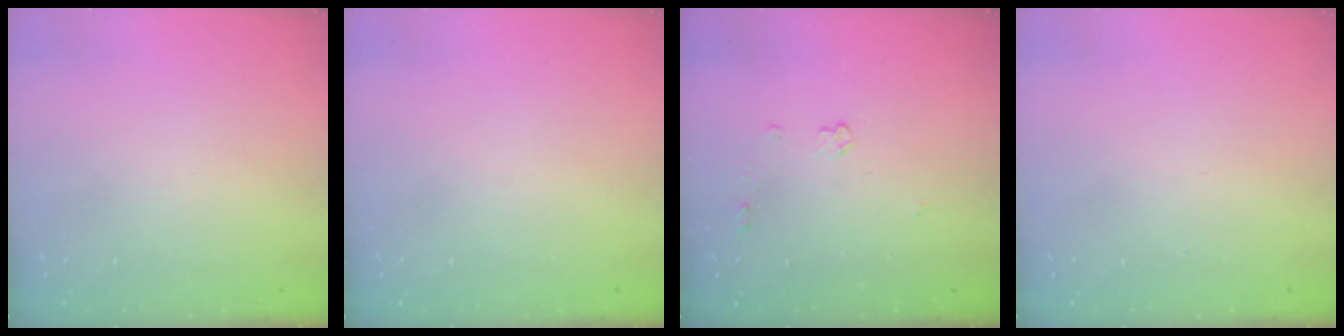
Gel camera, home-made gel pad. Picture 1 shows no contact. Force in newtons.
{"total": 0.0}
{"total": 3.6, "press": 3.6, "slide": 0.8}
{"total": 0.0}